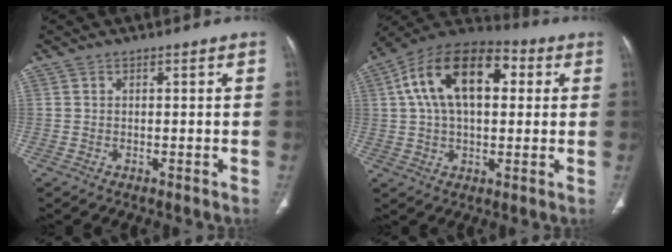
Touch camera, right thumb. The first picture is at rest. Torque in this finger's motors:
{"motor_torque": [1.38, 1.79, 0.65, -0.47, 0.32]}